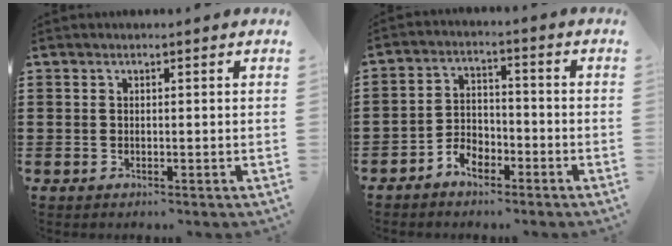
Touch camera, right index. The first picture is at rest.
{"total": 4.0, "force": [-3.1, 2.2, 1.2], "torque": [-0.033, 0.010, -0.064]}